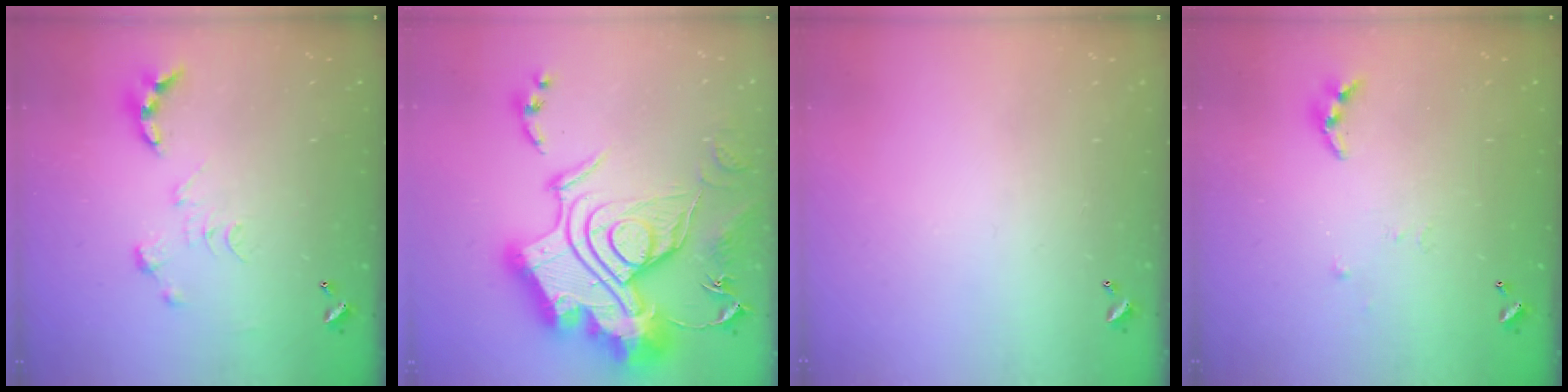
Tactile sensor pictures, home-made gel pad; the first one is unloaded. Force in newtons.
{"total": 1.1, "press": 1.1, "slide": 0.0}
{"total": 0.0}
{"total": 3.3, "press": 3.3, "slide": 0.4}